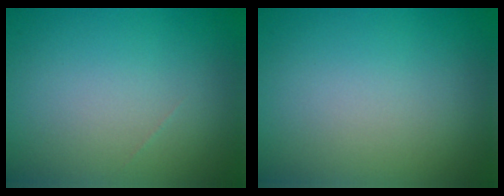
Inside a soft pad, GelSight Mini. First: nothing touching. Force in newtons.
{"total": 0.0}